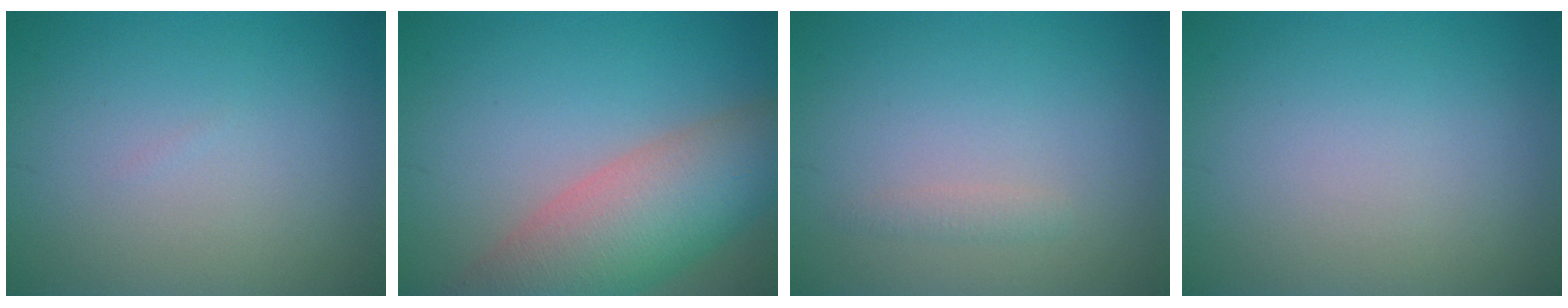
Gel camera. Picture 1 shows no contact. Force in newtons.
{"total": 9.1, "press": 9.0, "slide": 0.6}
{"total": 0.9, "press": 0.9, "slide": 0.0}
{"total": 0.0}